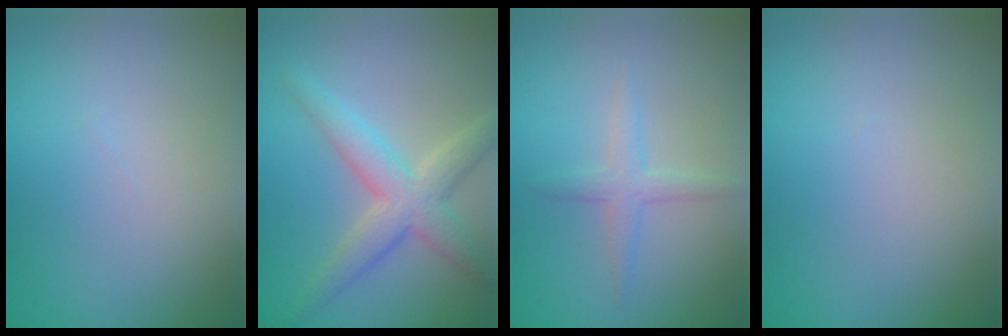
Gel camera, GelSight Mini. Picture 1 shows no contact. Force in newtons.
{"total": 4.6, "press": 4.6, "slide": 0.1}
{"total": 1.7, "press": 1.7, "slide": 0.1}
{"total": 0.0}